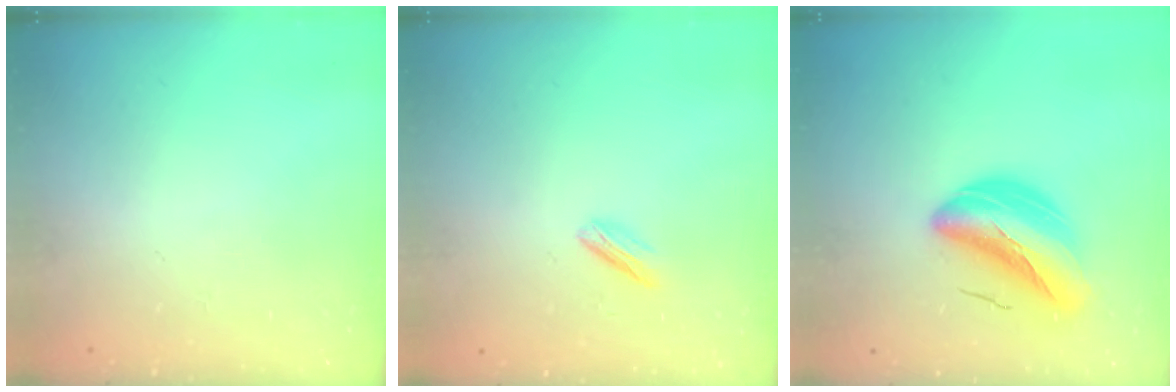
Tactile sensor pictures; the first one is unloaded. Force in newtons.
{"total": 2.9, "press": 2.8, "slide": 0.8}
{"total": 11.7, "press": 11.2, "slide": 3.4}